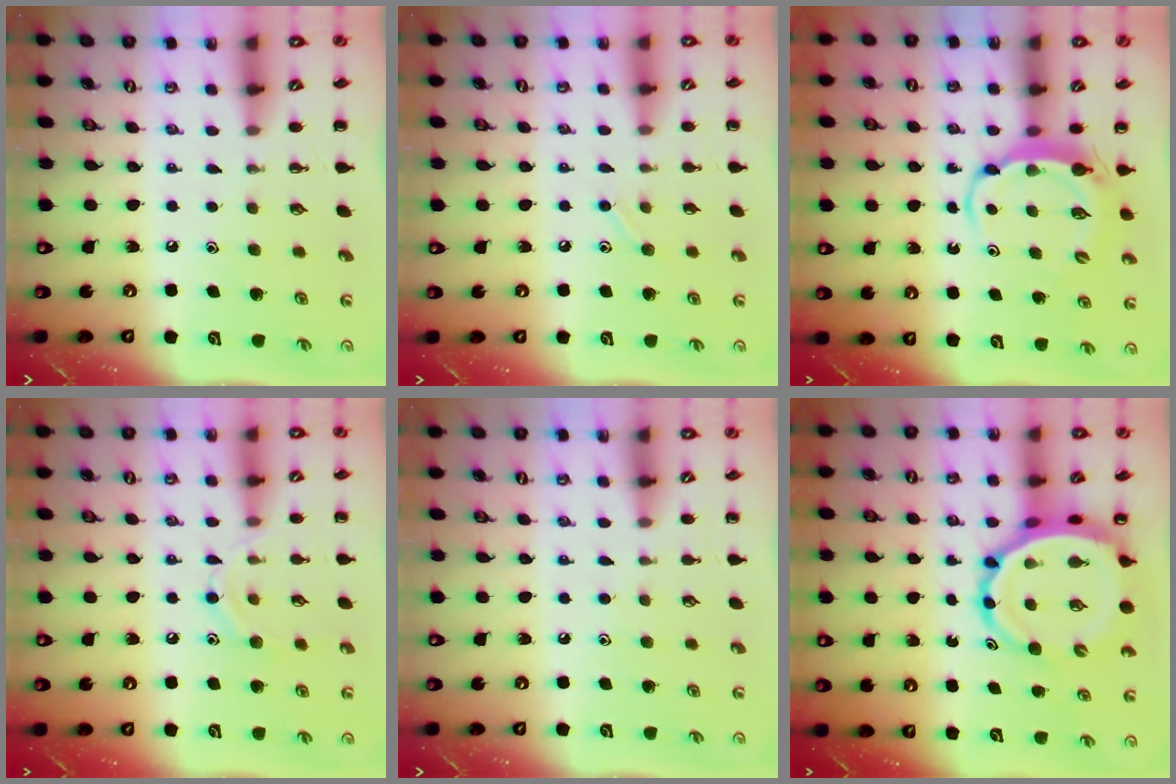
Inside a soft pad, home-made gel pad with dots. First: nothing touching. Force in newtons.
{"total": 5.3, "press": 4.9, "slide": 2.0}
{"total": 5.6, "press": 5.5, "slide": 0.6}
{"total": 8.2, "press": 8.1, "slide": 1.1}
{"total": 4.2, "press": 3.9, "slide": 1.7}
{"total": 12.2, "press": 11.6, "slide": 3.7}